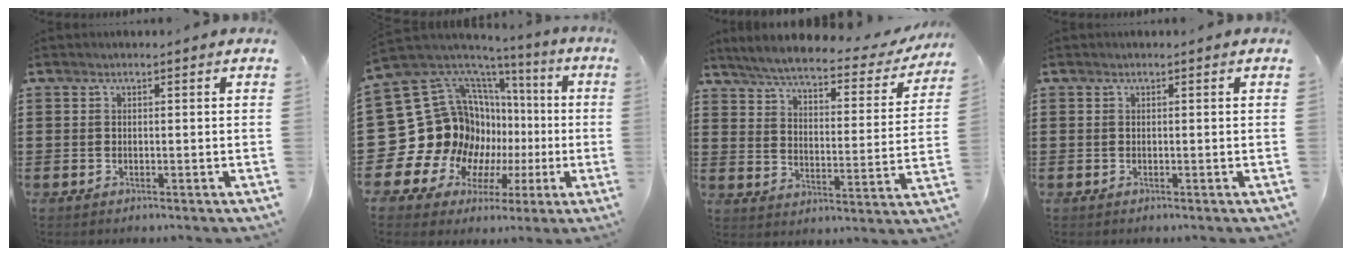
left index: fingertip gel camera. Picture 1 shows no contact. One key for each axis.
{"total": 21.4, "fx": -1.0, "fy": 18.3, "fz": 11.0, "tx": -0.284, "ty": -0.046, "tz": 0.033}
{"total": 5.1, "fx": 4.6, "fy": 0.2, "fz": 2.2, "tx": -0.064, "ty": -0.028, "tz": 0.074}
{"total": 0.0}